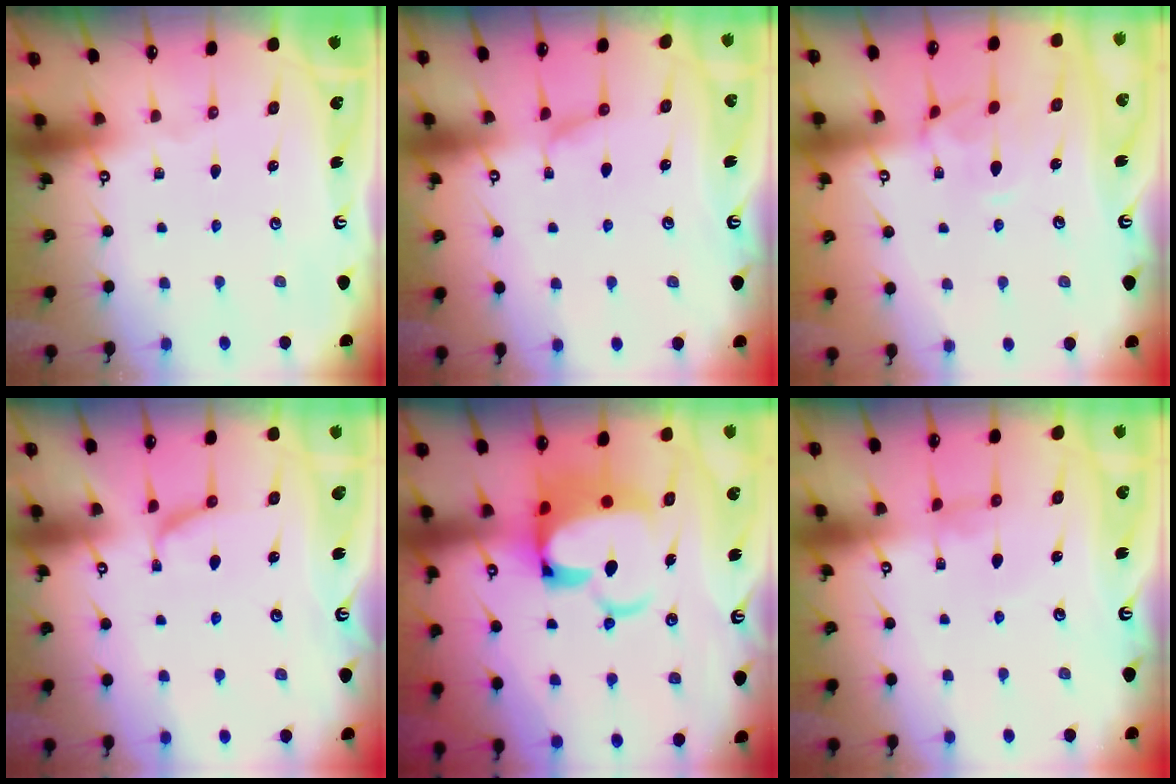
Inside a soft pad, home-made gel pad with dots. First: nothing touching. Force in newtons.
{"total": 1.2, "press": 0.9, "slide": 0.8}
{"total": 2.2, "press": 2.1, "slide": 0.5}
{"total": 2.3, "press": 2.0, "slide": 1.1}
{"total": 9.3, "press": 9.1, "slide": 2.0}
{"total": 1.1, "press": 0.9, "slide": 0.5}